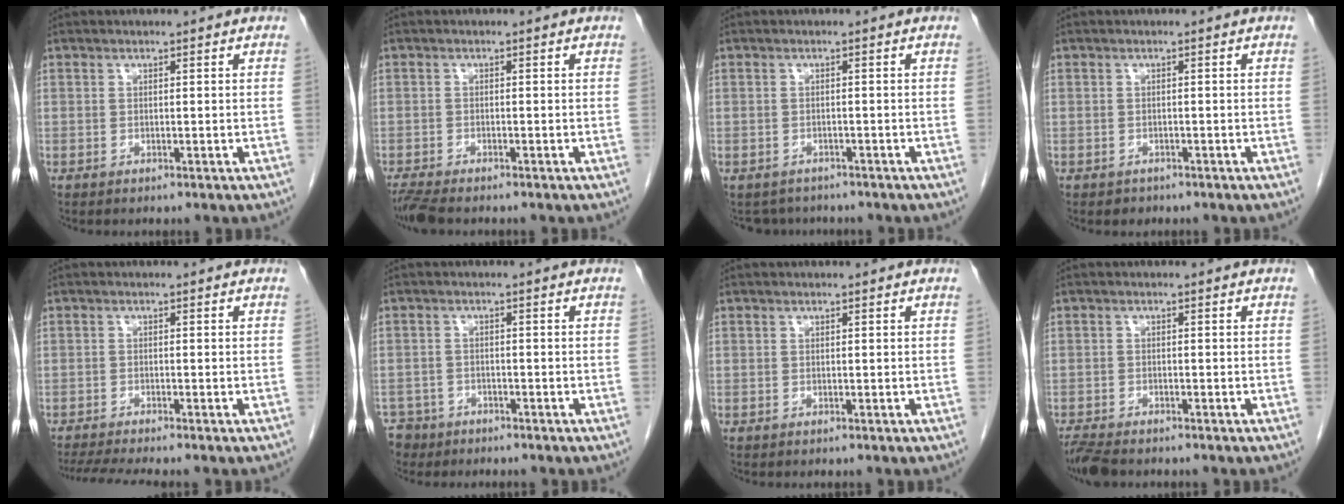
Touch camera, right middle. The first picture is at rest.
{"total": 3.6, "force": [-3.1, 0.5, 1.7], "torque": [-0.040, -0.014, -0.056]}
{"total": 3.5, "force": [-3.1, 1.7, -0.1], "torque": [0.002, 0.003, -0.044]}
{"total": 1.1, "force": [-0.8, 0.8, 0.0], "torque": [-0.007, 0.002, -0.009]}
{"total": 5.8, "force": [-5.1, -0.5, 2.8], "torque": [-0.044, -0.016, -0.086]}
{"total": 4.9, "force": [-3.8, 3.1, -0.1], "torque": [0.000, 0.002, -0.068]}
{"total": 0.0}
{"total": 4.6, "force": [-4.0, 1.1, 2.0], "torque": [-0.041, -0.014, -0.070]}